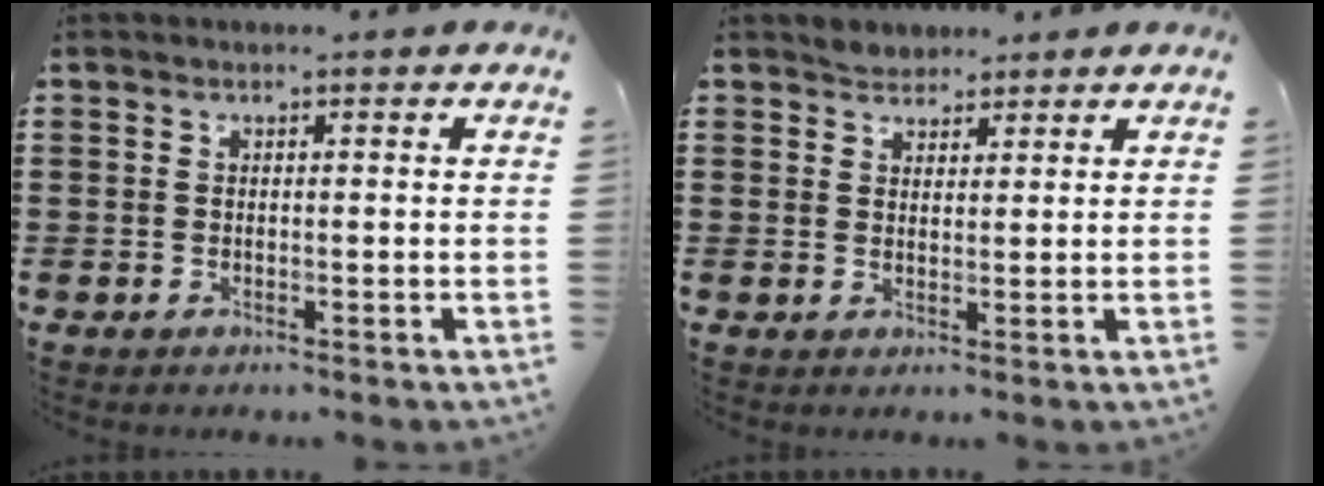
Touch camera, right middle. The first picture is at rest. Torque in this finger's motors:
{"motor_torque": [0.00, -0.05, 0.04, 0.00]}